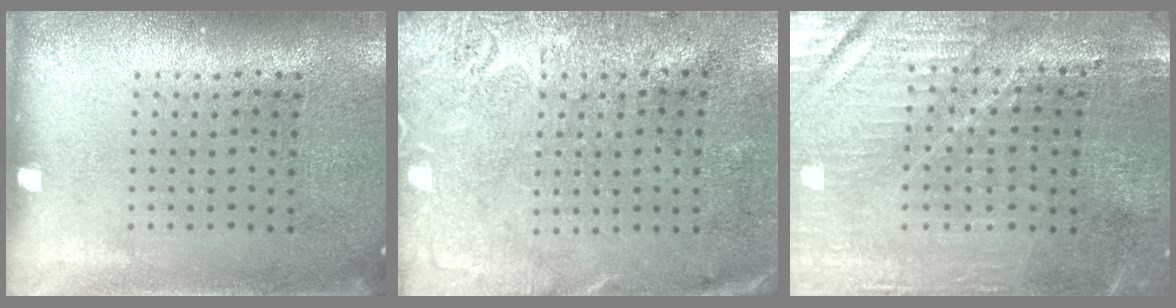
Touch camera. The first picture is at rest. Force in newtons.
{"total": 2.7, "press": 2.2, "slide": 1.6}
{"total": 1.7, "press": 1.7, "slide": 0.3}